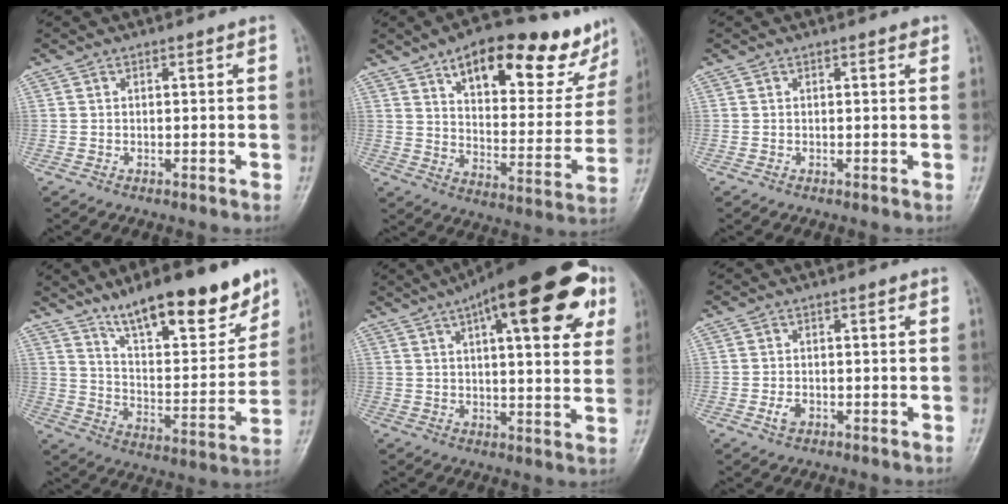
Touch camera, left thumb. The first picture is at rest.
{"total": 24.4, "force": [15.0, 9.3, 16.9], "torque": [-0.184, -0.042, 0.219]}
{"total": 0.6, "force": [0.4, 0.3, 0.4], "torque": [-0.006, -0.001, 0.002]}
{"total": 19.6, "force": [13.8, 5.8, 12.8], "torque": [-0.155, -0.078, 0.229]}
{"total": 24.8, "force": [11.2, 8.2, 20.5], "torque": [-0.275, 0.009, 0.153]}
{"total": 1.9, "force": [-0.7, 1.2, 1.3], "torque": [-0.024, 0.002, -0.014]}